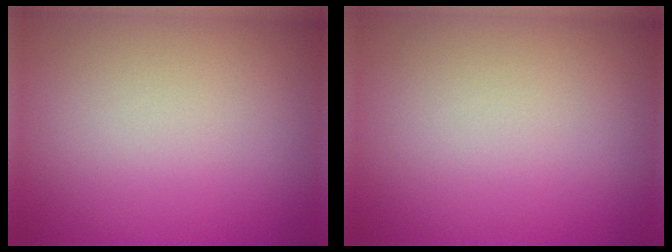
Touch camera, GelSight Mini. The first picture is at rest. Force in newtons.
{"total": 0.0}